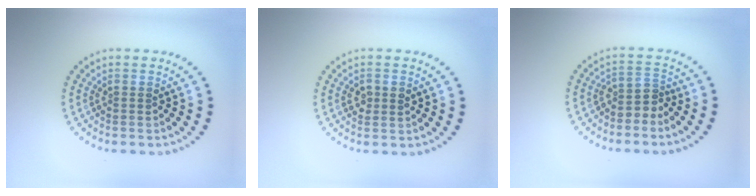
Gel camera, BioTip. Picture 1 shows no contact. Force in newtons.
{"total": 1.5, "press": 1.5, "slide": 0.1}
{"total": 2.1, "press": 1.5, "slide": 1.5}